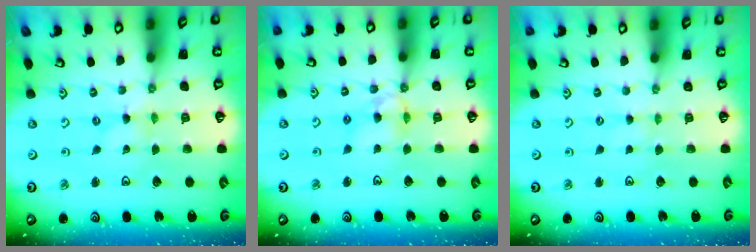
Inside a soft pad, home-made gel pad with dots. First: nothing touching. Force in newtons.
{"total": 7.6, "press": 7.6, "slide": 0.5}
{"total": 0.7, "press": 0.6, "slide": 0.1}